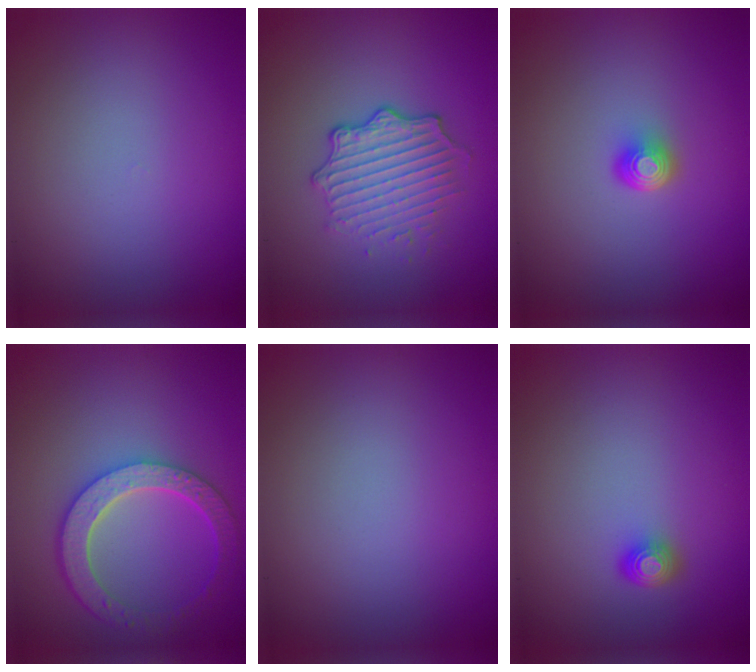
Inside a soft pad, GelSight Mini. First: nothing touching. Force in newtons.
{"total": 4.8, "press": 3.4, "slide": 3.4}
{"total": 2.0, "press": 1.3, "slide": 1.6}
{"total": 5.8, "press": 4.5, "slide": 3.7}
{"total": 0.0}
{"total": 1.7, "press": 1.3, "slide": 1.2}